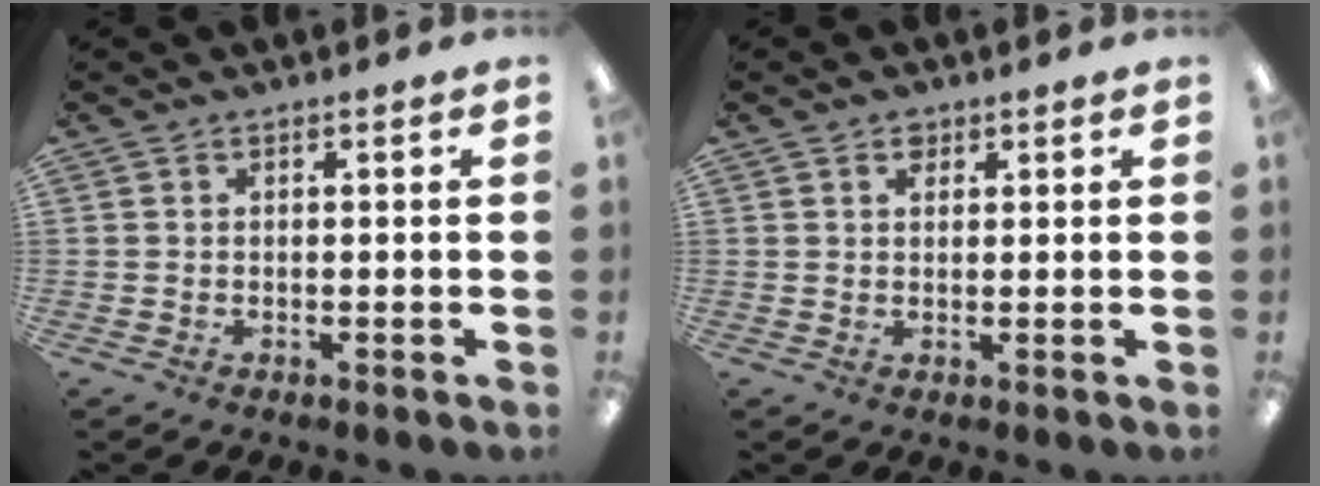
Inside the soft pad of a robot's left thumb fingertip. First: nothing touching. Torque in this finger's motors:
{"motor_torque": [-0.26, -0.21, 0.04, 0.10, -0.02]}